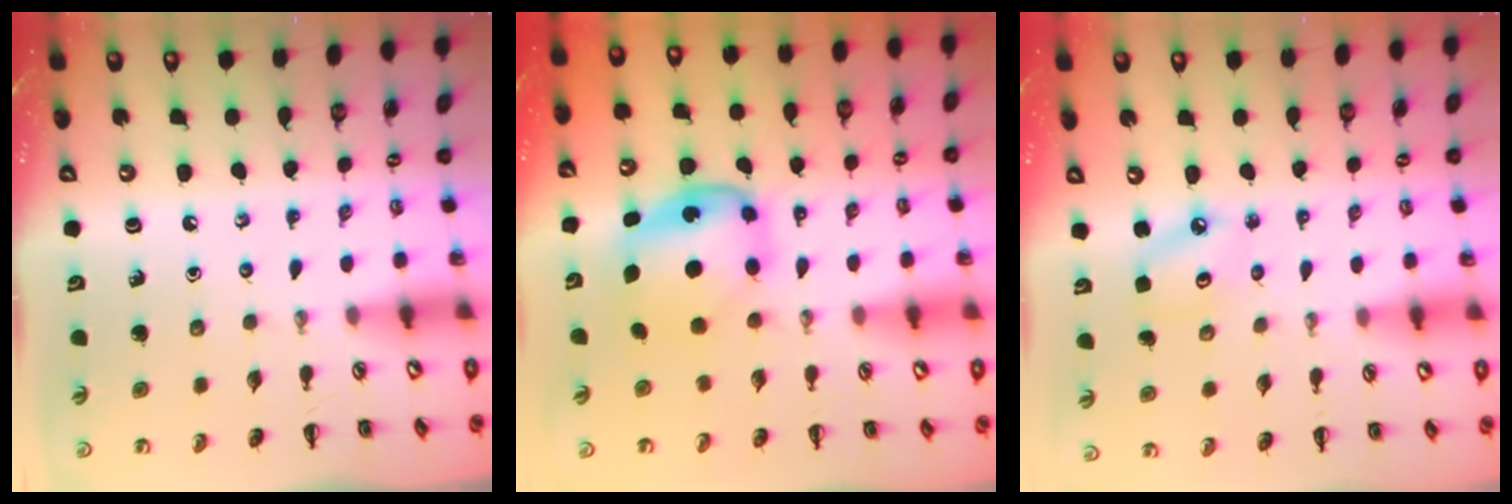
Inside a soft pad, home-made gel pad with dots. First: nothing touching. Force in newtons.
{"total": 5.8, "press": 5.8, "slide": 0.8}
{"total": 4.2, "press": 4.2, "slide": 0.4}